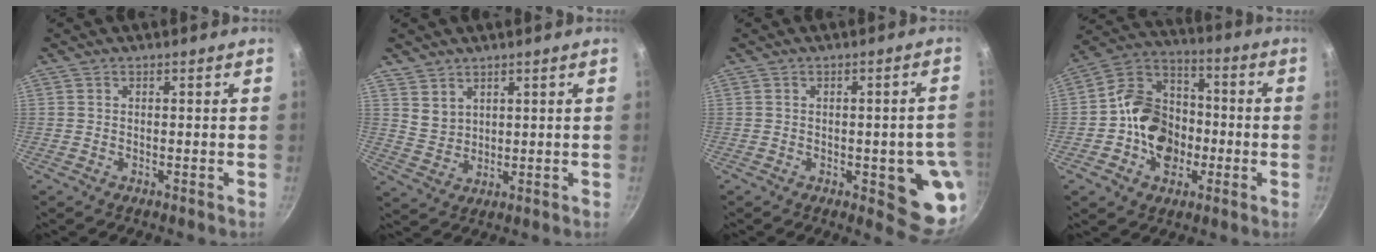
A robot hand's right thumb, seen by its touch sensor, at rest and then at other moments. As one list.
[{"total": 4.1, "force": [2.7, 3.0, 1.0], "torque": [0.002, -0.007, 0.059]}, {"total": 11.4, "force": [-2.3, 4.2, 10.3], "torque": [-0.070, 0.004, -0.024]}, {"total": 15.3, "force": [-2.8, 12.3, 8.7], "torque": [-0.117, 0.038, -0.064]}]